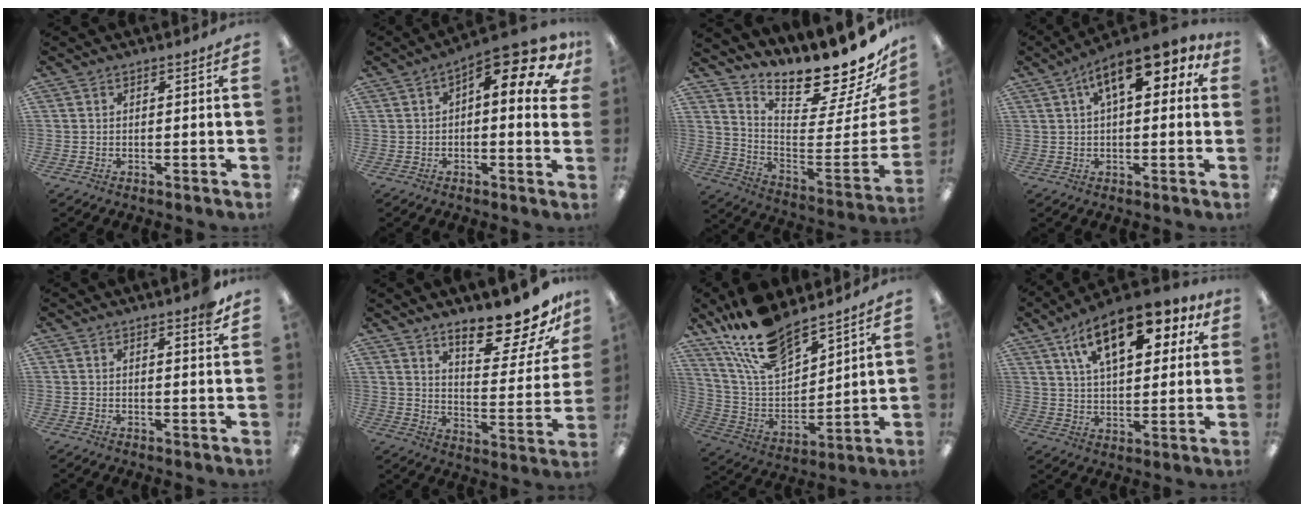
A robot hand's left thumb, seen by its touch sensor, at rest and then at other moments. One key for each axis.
{"total": 12.8, "fx": 5.6, "fy": 4.8, "fz": 10.4, "tx": -0.137, "ty": -0.036, "tz": 0.088}
{"total": 19.7, "fx": 17.1, "fy": 4.2, "fz": 8.9, "tx": -0.097, "ty": -0.160, "tz": 0.272}
{"total": 13.4, "fx": 5.9, "fy": 5.7, "fz": 10.6, "tx": -0.158, "ty": -0.009, "tz": 0.097}
{"total": 3.3, "fx": 2.7, "fy": 0.3, "fz": 2.0, "tx": -0.029, "ty": -0.012, "tz": 0.044}
{"total": 19.6, "fx": 15.0, "fy": 5.4, "fz": 11.4, "tx": -0.154, "ty": -0.116, "tz": 0.246}
{"total": 17.4, "fx": 14.3, "fy": 6.4, "fz": 7.7, "tx": -0.166, "ty": -0.083, "tz": 0.261}
{"total": 18.3, "fx": 10.0, "fy": 8.3, "fz": 12.8, "tx": -0.199, "ty": -0.032, "tz": 0.166}